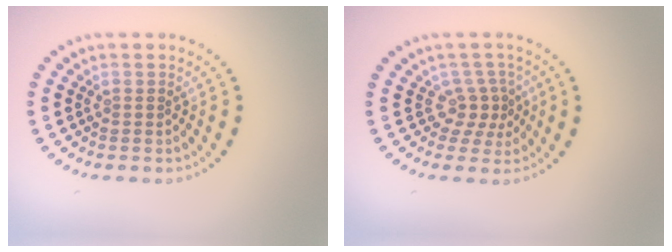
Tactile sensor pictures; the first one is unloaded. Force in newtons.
{"total": 2.5, "press": 1.8, "slide": 1.7}